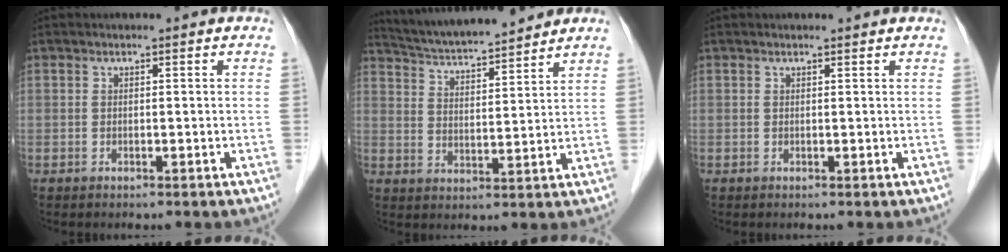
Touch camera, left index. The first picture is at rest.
{"total": 13.2, "force": [12.3, 0.7, 4.8], "torque": [-0.088, 0.014, 0.198]}
{"total": 1.3, "force": [1.3, 0.1, 0.2], "torque": [-0.009, 0.006, 0.015]}